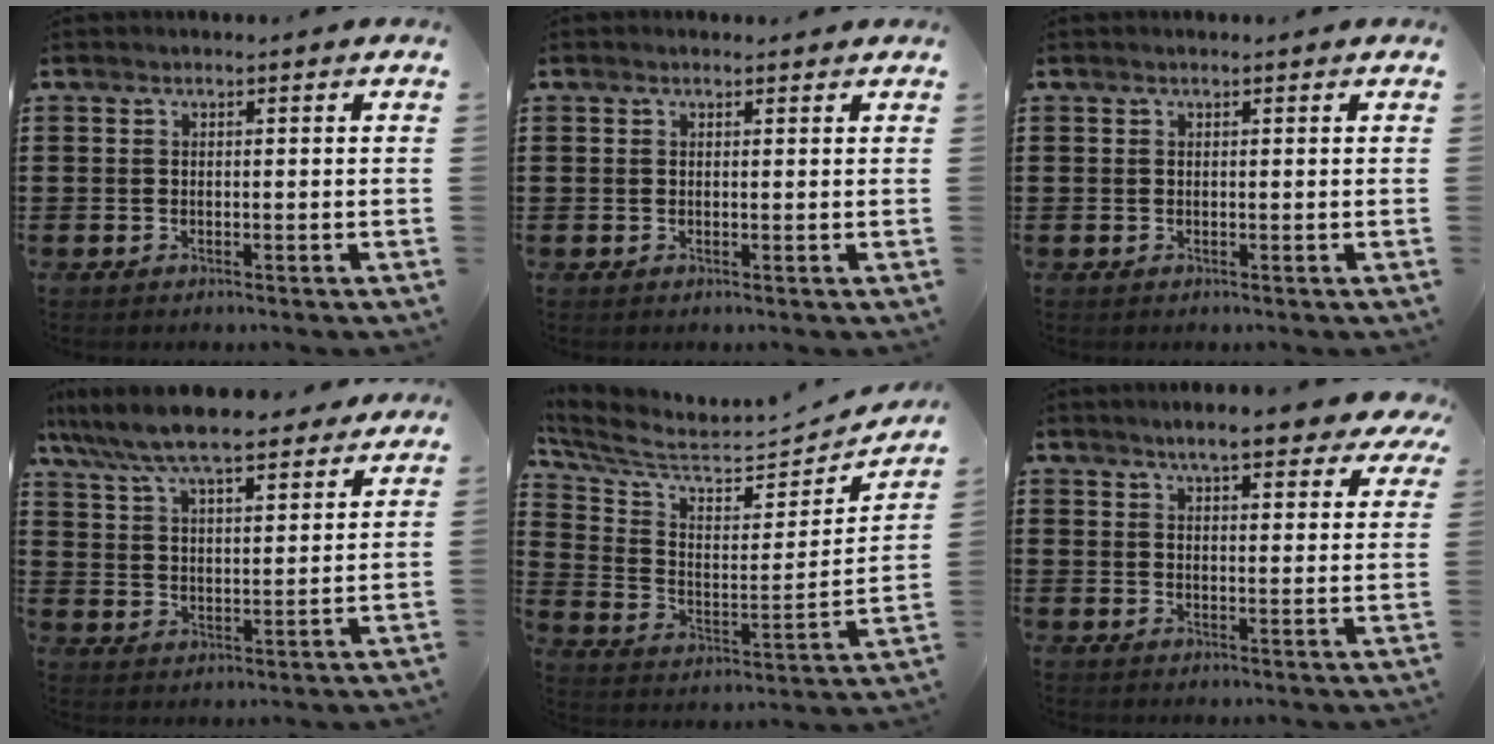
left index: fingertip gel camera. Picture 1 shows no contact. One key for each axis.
{"total": 0.6, "fx": 0.5, "fy": 0.2, "fz": 0.2, "tx": -0.006, "ty": 0.001, "tz": 0.009}
{"total": 0.0}
{"total": 8.9, "fx": 8.0, "fy": 1.1, "fz": 3.6, "tx": -0.104, "ty": -0.036, "tz": 0.141}
{"total": 5.9, "fx": 4.9, "fy": 1.5, "fz": 2.8, "tx": -0.083, "ty": -0.050, "tz": 0.082}
{"total": 6.6, "fx": 5.6, "fy": 1.1, "fz": 3.3, "tx": -0.065, "ty": -0.017, "tz": 0.097}